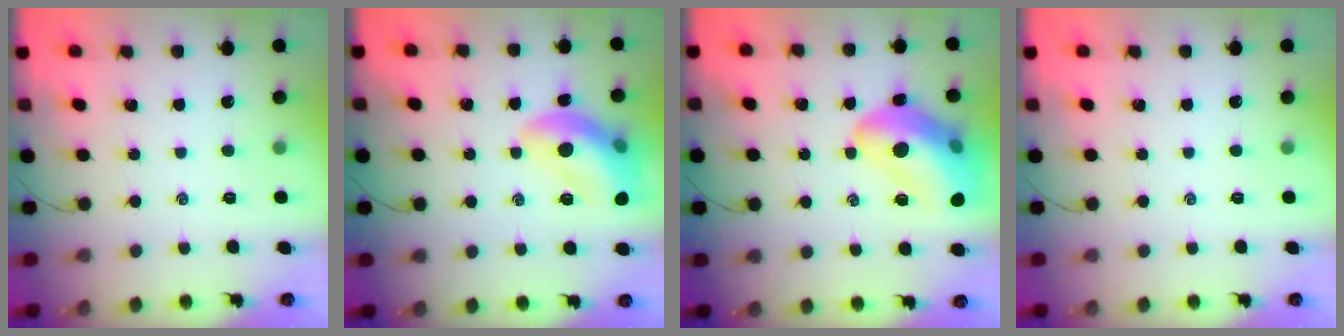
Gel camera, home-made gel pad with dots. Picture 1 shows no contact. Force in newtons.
{"total": 15.8, "press": 15.6, "slide": 2.2}
{"total": 21.4, "press": 21.0, "slide": 3.9}
{"total": 0.0}